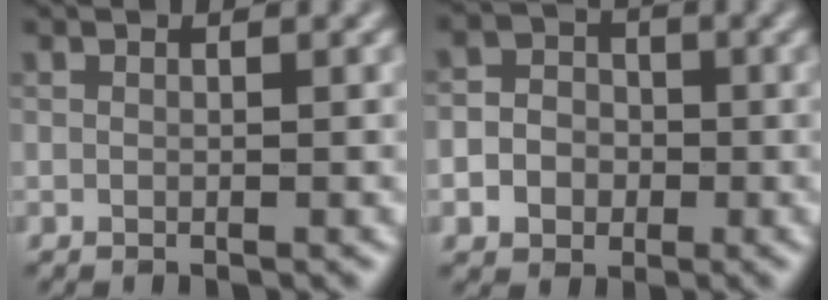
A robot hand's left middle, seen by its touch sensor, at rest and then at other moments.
{"total": 4.5, "force": [-1.1, 4.1, 1.6], "torque": [0.002, 0.010, -0.034]}